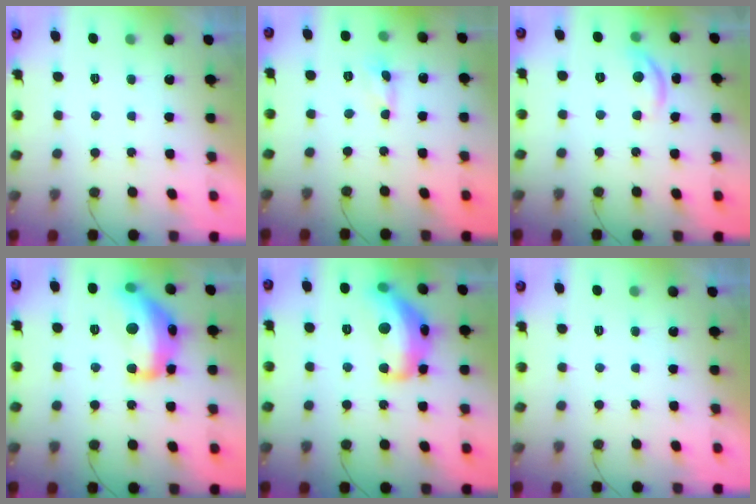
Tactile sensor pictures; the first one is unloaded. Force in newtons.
{"total": 0.0}
{"total": 8.3, "press": 8.3, "slide": 0.5}
{"total": 18.6, "press": 18.6, "slide": 1.0}
{"total": 18.5, "press": 18.5, "slide": 0.8}
{"total": 0.0}